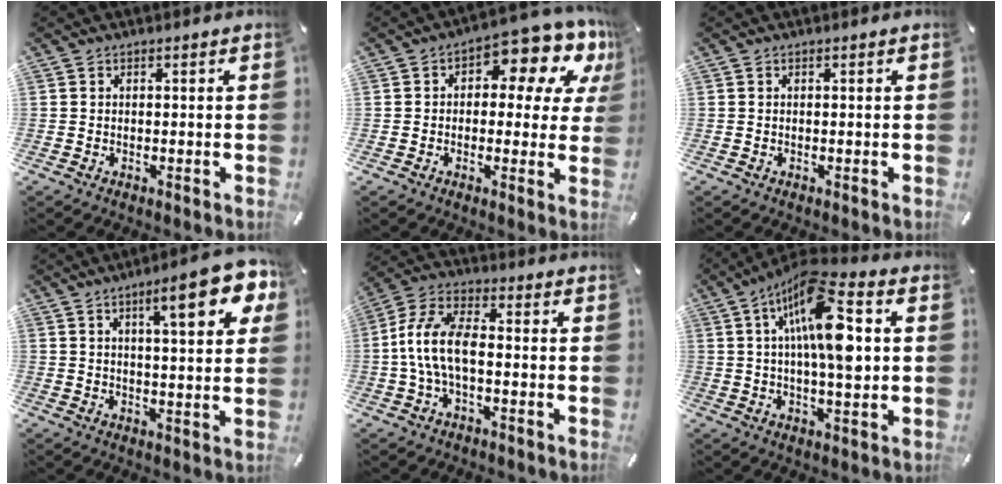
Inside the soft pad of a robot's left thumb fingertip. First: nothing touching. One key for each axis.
{"total": 12.0, "fx": 6.3, "fy": 5.5, "fz": 8.6, "tx": -0.115, "ty": -0.053, "tz": 0.103}
{"total": 0.0}
{"total": 14.1, "fx": 6.7, "fy": 3.9, "fz": 11.8, "tx": -0.167, "ty": -0.022, "tz": 0.100}
{"total": 10.5, "fx": -1.9, "fy": 5.4, "fz": 8.8, "tx": -0.184, "ty": 0.008, "tz": -0.035}
{"total": 17.3, "fx": 4.2, "fy": 6.3, "fz": 15.6, "tx": -0.277, "ty": -0.011, "tz": 0.061}